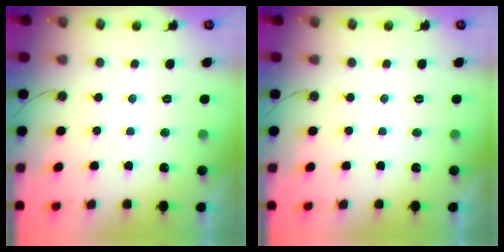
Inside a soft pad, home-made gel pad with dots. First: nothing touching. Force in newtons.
{"total": 0.0}